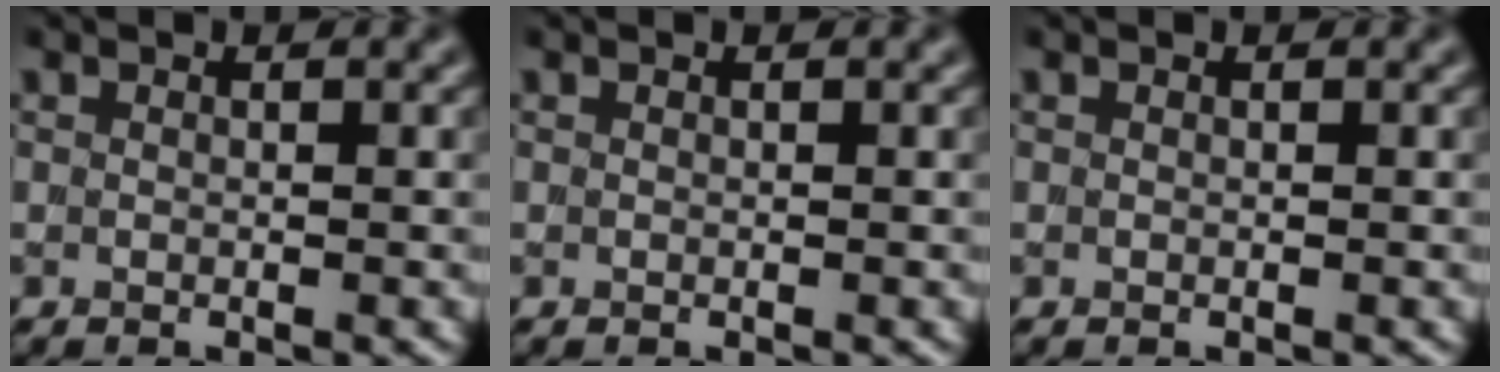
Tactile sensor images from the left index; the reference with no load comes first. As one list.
[{"total": 0.0}, {"total": 0.0}]